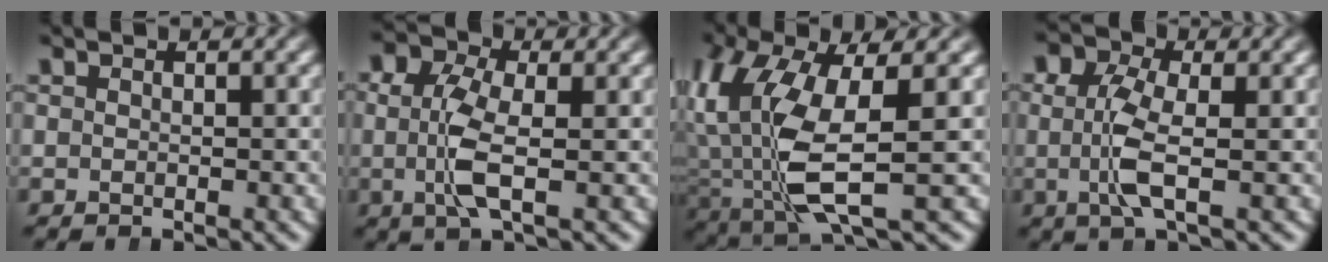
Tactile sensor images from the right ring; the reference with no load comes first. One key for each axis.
{"total": 4.1, "fx": -0.2, "fy": 1.9, "fz": 3.6, "tx": -0.081, "ty": -0.021, "tz": 0.001}
{"total": 10.1, "fx": 0.7, "fy": 5.1, "fz": 8.7, "tx": -0.194, "ty": -0.029, "tz": 0.033}
{"total": 3.7, "fx": -0.2, "fy": 1.6, "fz": 3.3, "tx": -0.074, "ty": -0.020, "tz": 0.001}